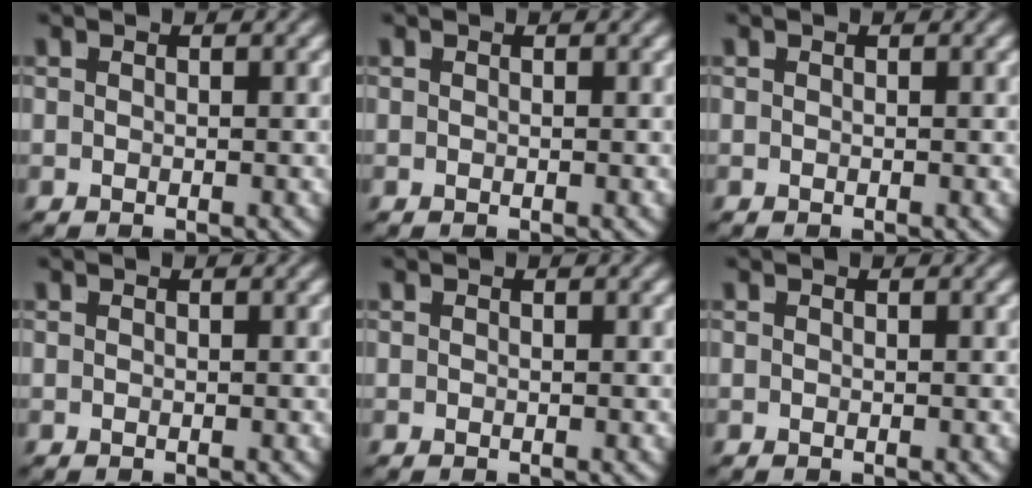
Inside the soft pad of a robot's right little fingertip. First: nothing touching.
{"total": 0.0}
{"total": 0.0}
{"total": 0.0}
{"total": 0.0}
{"total": 0.0}